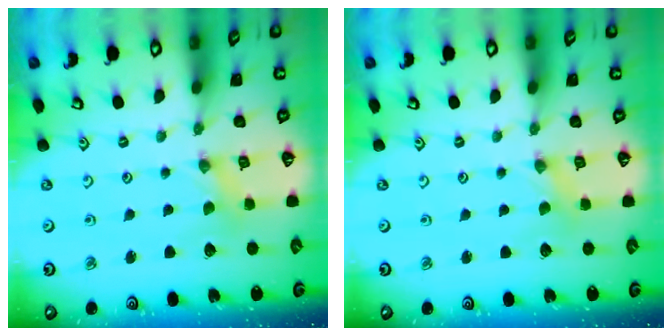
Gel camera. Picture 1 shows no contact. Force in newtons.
{"total": 0.8, "press": 0.8, "slide": 0.2}